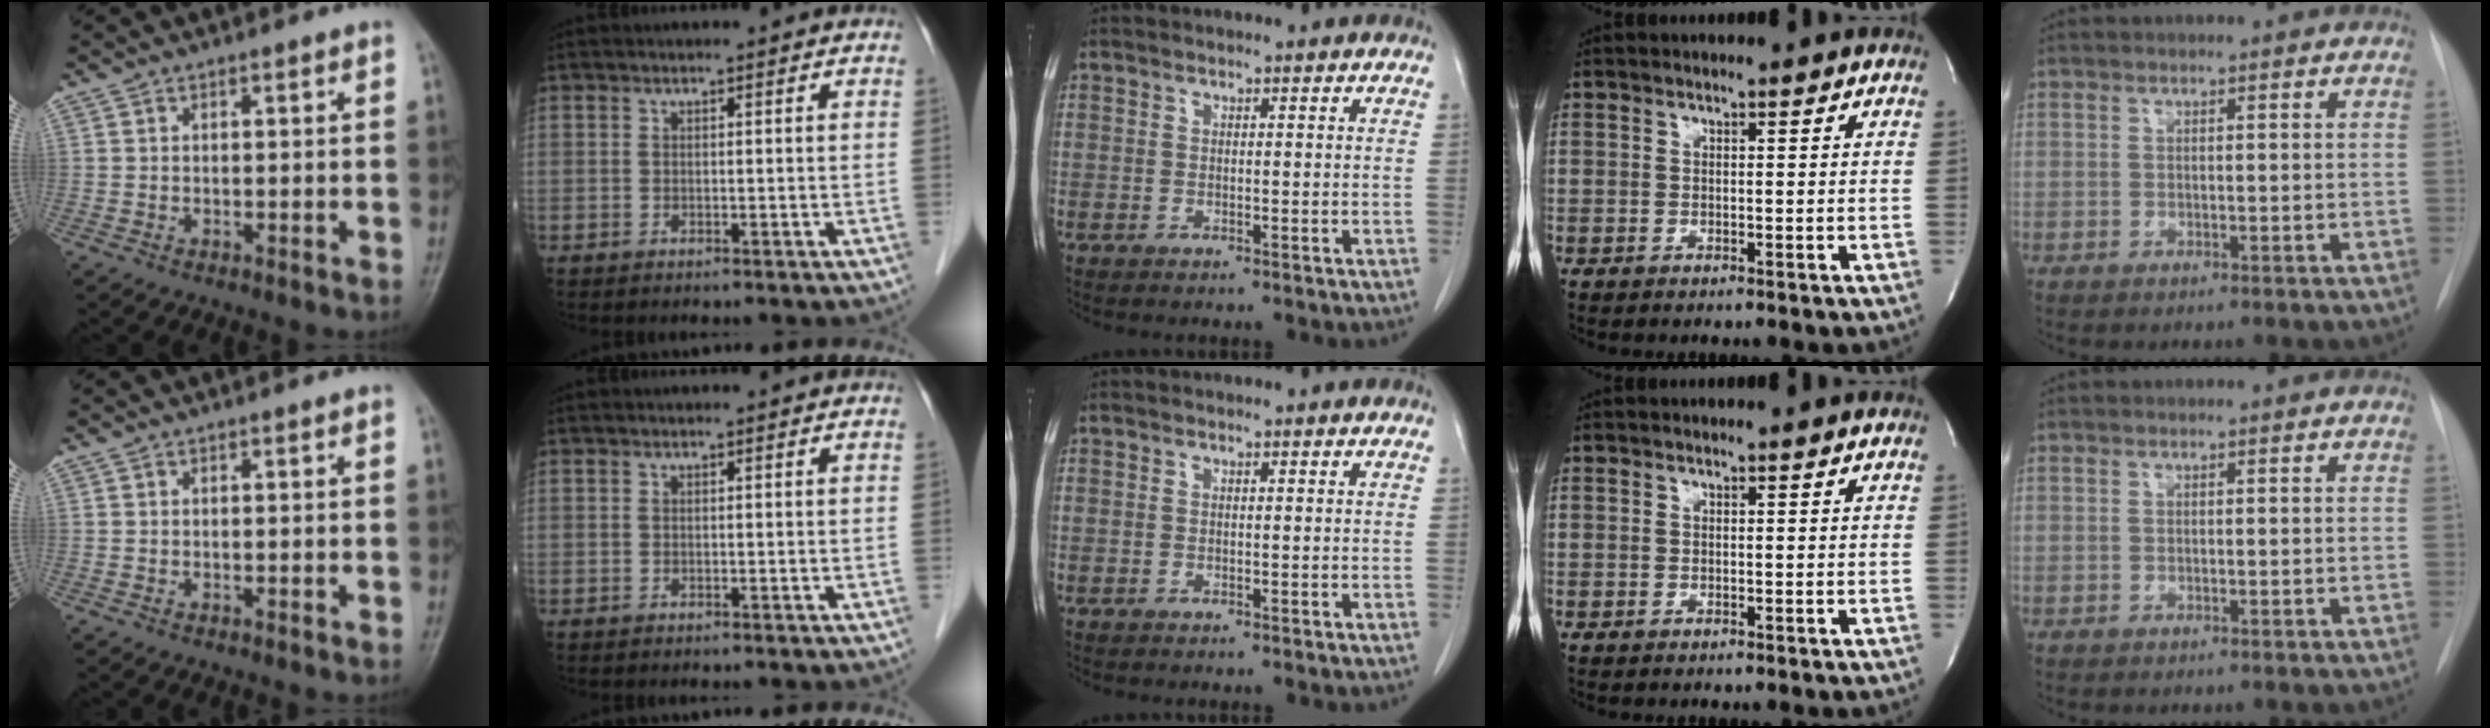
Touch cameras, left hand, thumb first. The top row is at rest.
{}